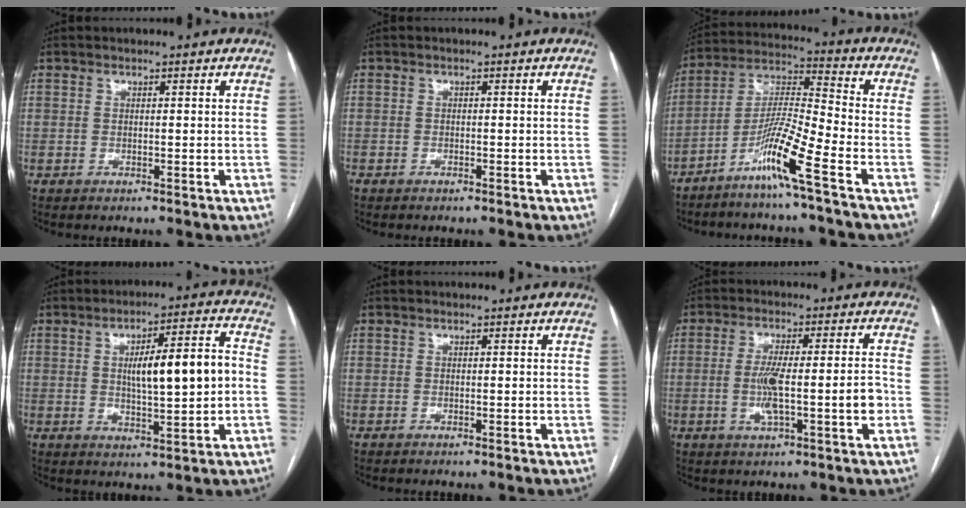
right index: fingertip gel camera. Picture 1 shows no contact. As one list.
[{"total": 0.7, "force": [-0.6, 0.3, 0.2], "torque": [-0.004, 0.001, -0.011]}, {"total": 10.5, "force": [-6.3, -1.4, 8.3], "torque": [-0.167, -0.011, -0.126]}, {"total": 11.0, "force": [0.4, 2.0, 10.8], "torque": [-0.168, 0.022, 0.012]}, {"total": 0.0}, {"total": 8.9, "force": [-1.8, 0.8, 8.6], "torque": [-0.159, 0.011, -0.027]}]